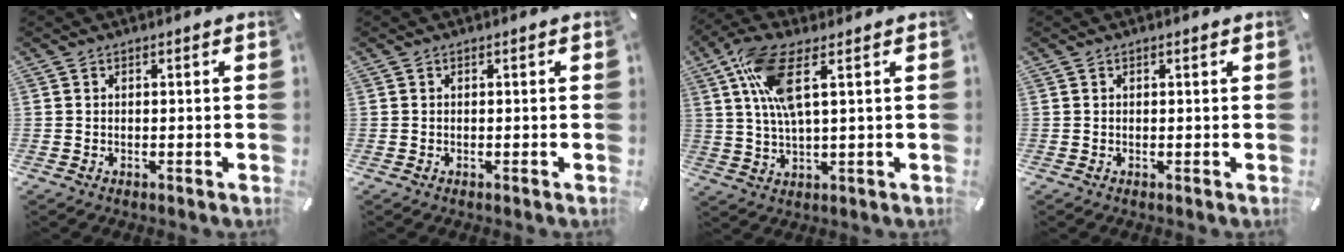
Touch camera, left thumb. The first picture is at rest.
{"total": 0.0}
{"total": 10.9, "force": [3.9, 3.0, 9.7], "torque": [-0.210, -0.007, 0.067]}
{"total": 0.0}